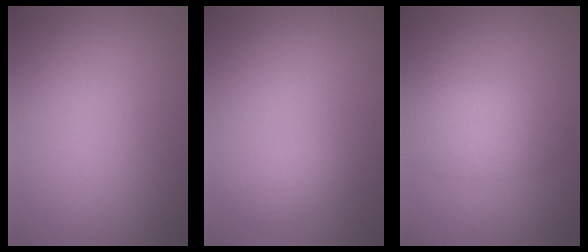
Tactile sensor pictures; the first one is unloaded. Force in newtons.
{"total": 1.1, "press": 1.1, "slide": 0.1}
{"total": 2.8, "press": 2.8, "slide": 0.1}